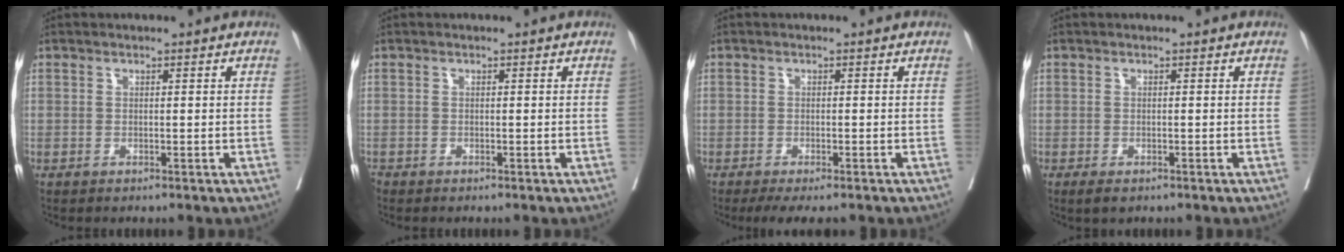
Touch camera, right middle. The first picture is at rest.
{"total": 0.6, "force": [-0.5, 0.2, 0.1], "torque": [-0.007, -0.001, -0.014]}
{"total": 4.4, "force": [-3.4, 1.2, 2.4], "torque": [-0.034, -0.010, -0.052]}
{"total": 1.9, "force": [-1.2, 0.8, 1.2], "torque": [-0.022, -0.004, -0.015]}